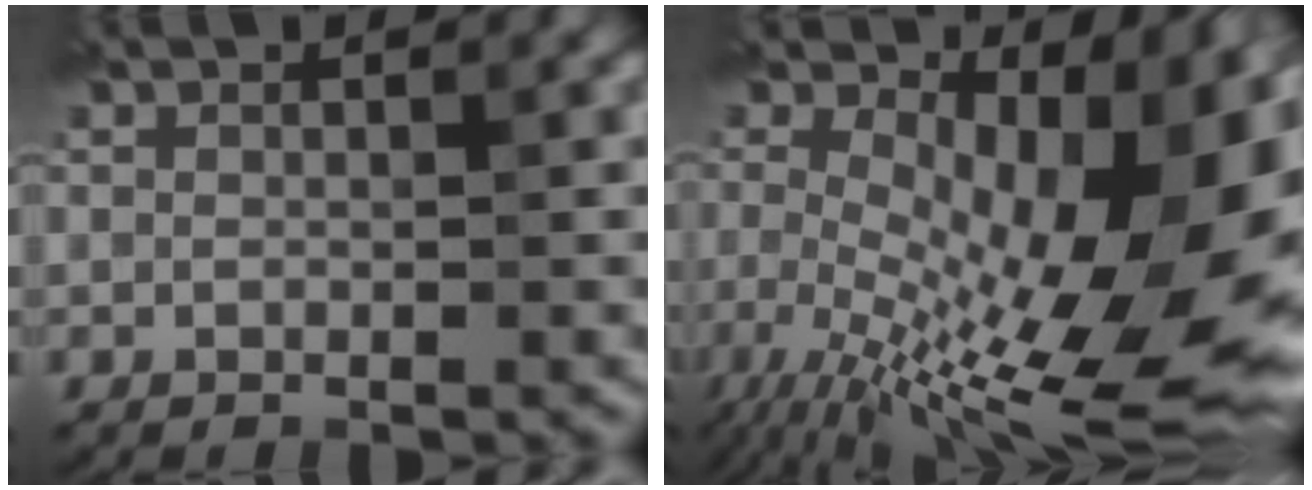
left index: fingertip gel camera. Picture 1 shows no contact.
{"total": 16.0, "force": [-1.5, 5.9, 14.7], "torque": [-0.194, -0.015, -0.011]}